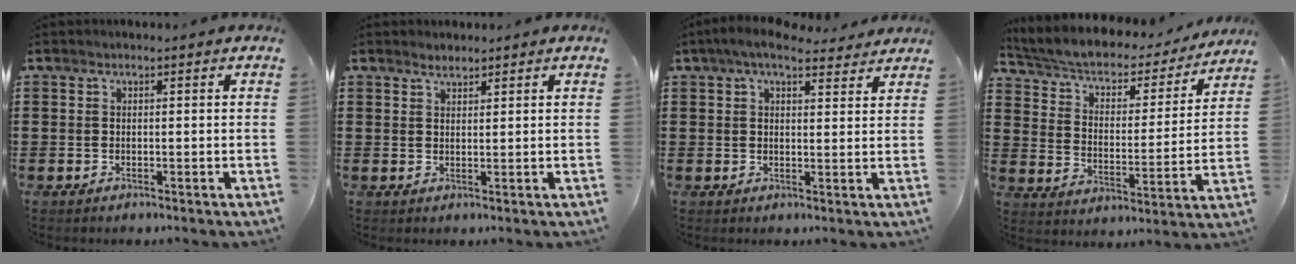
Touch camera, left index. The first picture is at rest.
{"total": 1.5, "force": [1.4, 0.2, 0.3], "torque": [-0.007, 0.002, 0.027]}
{"total": 5.6, "force": [4.4, 1.3, 3.1], "torque": [-0.070, -0.005, 0.081]}
{"total": 4.5, "force": [3.6, 1.8, 2.1], "torque": [-0.061, -0.026, 0.054]}